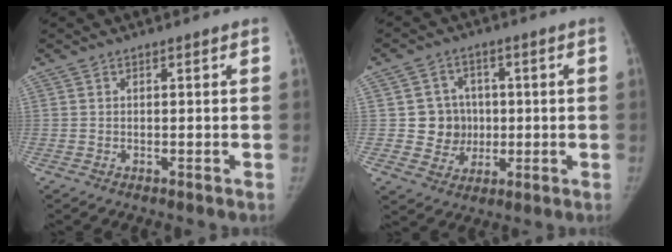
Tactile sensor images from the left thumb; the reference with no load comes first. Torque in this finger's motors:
{"motor_torque": [-0.02, 0.04, -0.01, 0.00, 0.01]}